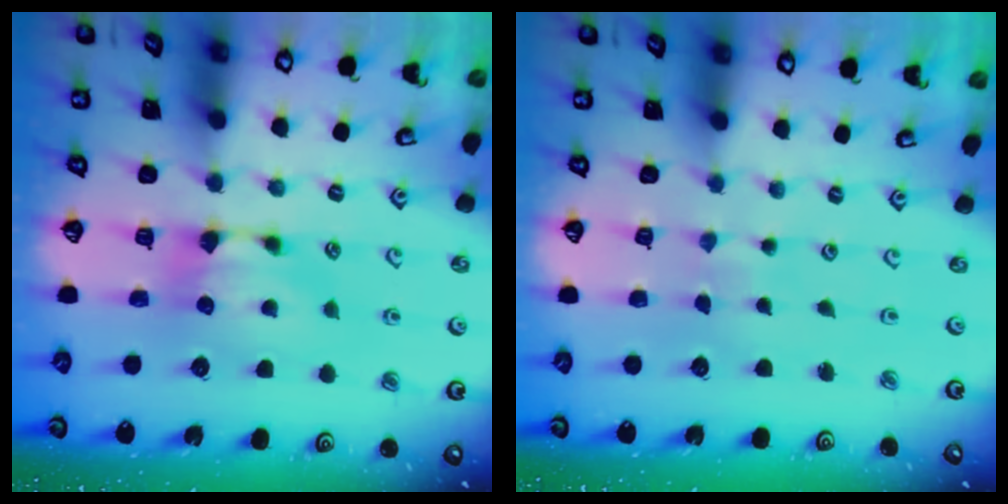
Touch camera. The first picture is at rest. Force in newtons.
{"total": 4.8, "press": 4.8, "slide": 0.1}